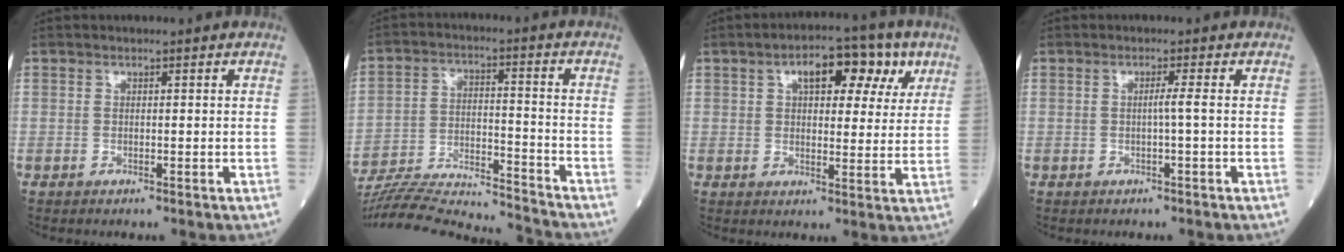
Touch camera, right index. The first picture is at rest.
{"total": 19.6, "force": [-18.9, 1.0, 5.1], "torque": [-0.116, -0.003, -0.298]}
{"total": 9.9, "force": [4.7, 4.6, 7.4], "torque": [-0.099, 0.025, 0.064]}
{"total": 1.2, "force": [-0.2, -0.5, 1.1], "torque": [-0.014, 0.002, -0.007]}